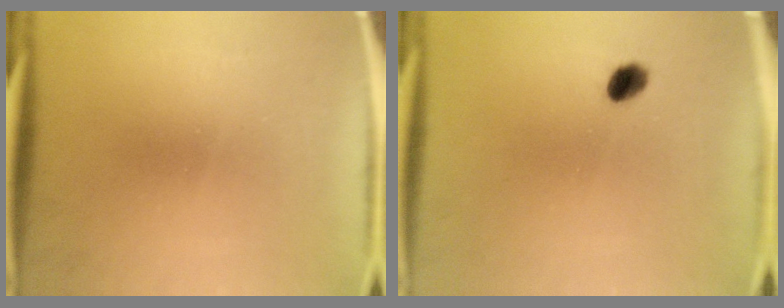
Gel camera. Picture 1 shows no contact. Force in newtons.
{"total": 2.8}